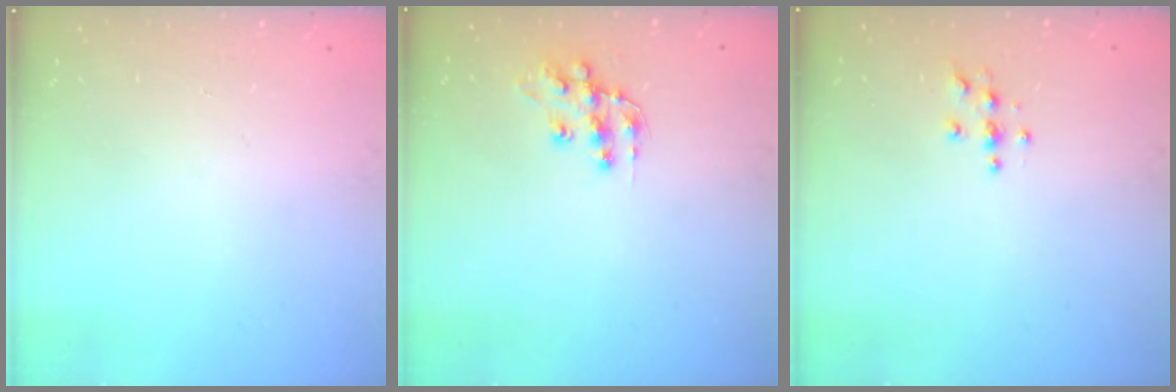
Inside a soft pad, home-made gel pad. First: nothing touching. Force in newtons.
{"total": 11.6, "press": 11.5, "slide": 0.9}
{"total": 3.9, "press": 3.8, "slide": 0.4}